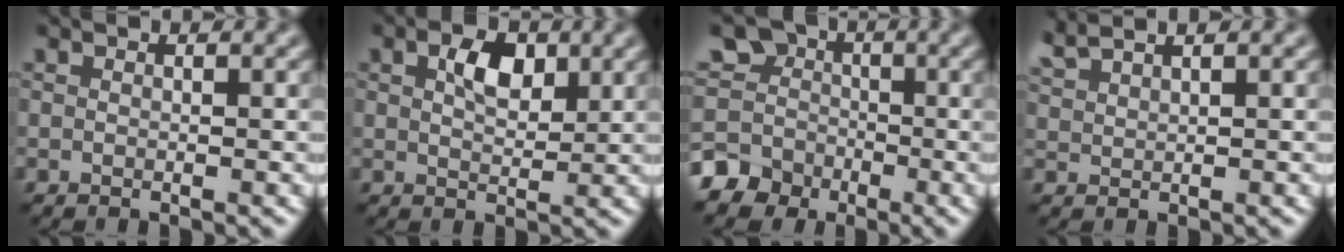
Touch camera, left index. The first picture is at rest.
{"total": 3.3, "force": [1.3, 1.8, 2.4], "torque": [-0.047, 0.005, 0.023]}
{"total": 7.1, "force": [-2.5, 6.3, 2.1], "torque": [-0.033, 0.001, -0.064]}
{"total": 2.3, "force": [2.1, 0.3, 0.8], "torque": [-0.015, 0.010, 0.048]}